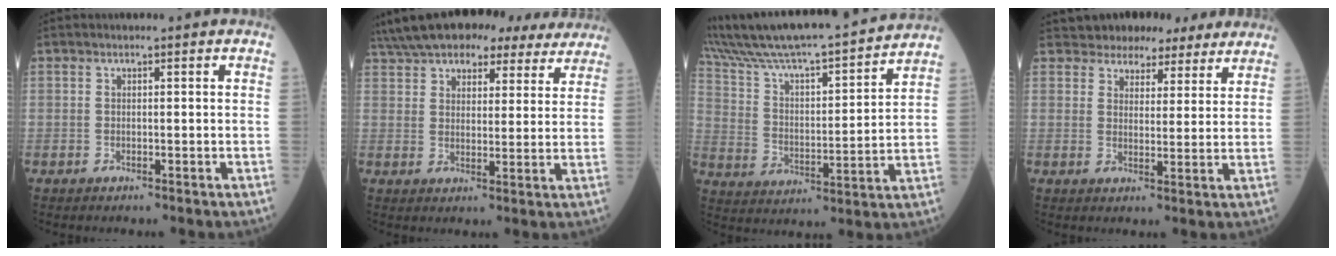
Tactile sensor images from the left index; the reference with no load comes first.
{"total": 20.7, "force": [17.3, 7.7, 8.4], "torque": [-0.154, 0.048, 0.235]}
{"total": 22.4, "force": [20.0, 1.8, 10.1], "torque": [-0.175, 0.011, 0.314]}
{"total": 10.7, "force": [9.6, 4.4, 1.8], "torque": [-0.006, 0.019, 0.112]}